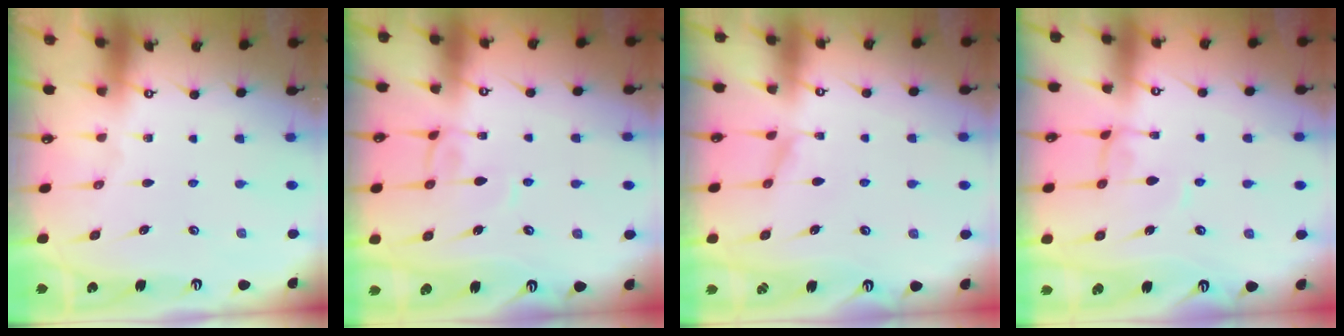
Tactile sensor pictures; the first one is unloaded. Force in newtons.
{"total": 2.6, "press": 2.6, "slide": 0.2}
{"total": 0.7, "press": 0.4, "slide": 0.6}
{"total": 0.0}